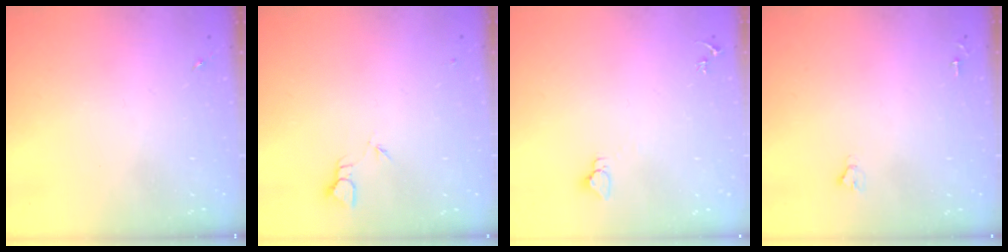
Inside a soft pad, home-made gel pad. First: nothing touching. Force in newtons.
{"total": 2.0, "press": 2.0, "slide": 0.1}
{"total": 2.8, "press": 2.8, "slide": 0.2}
{"total": 1.8, "press": 1.8, "slide": 0.1}